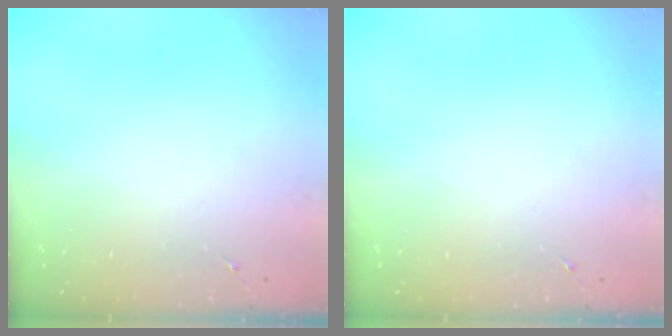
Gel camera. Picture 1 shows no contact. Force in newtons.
{"total": 0.0}